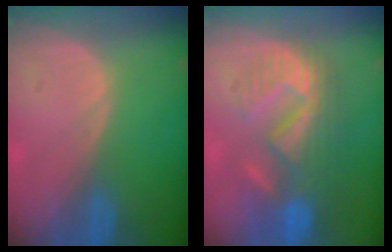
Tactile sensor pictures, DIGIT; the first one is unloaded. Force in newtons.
{"total": 10.4, "press": 9.6, "slide": 3.8}